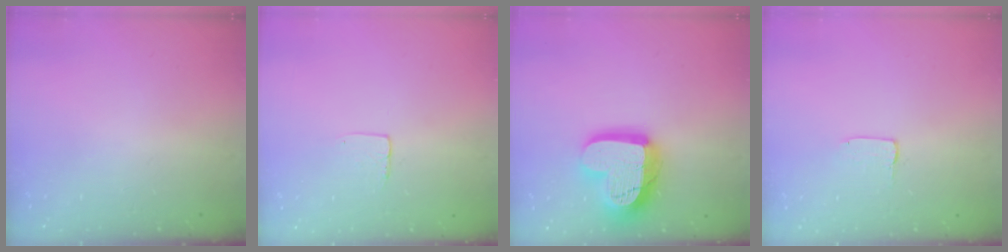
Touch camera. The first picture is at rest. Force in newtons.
{"total": 4.5, "press": 4.5, "slide": 0.3}
{"total": 18.7, "press": 18.6, "slide": 1.5}
{"total": 1.7, "press": 1.6, "slide": 0.1}